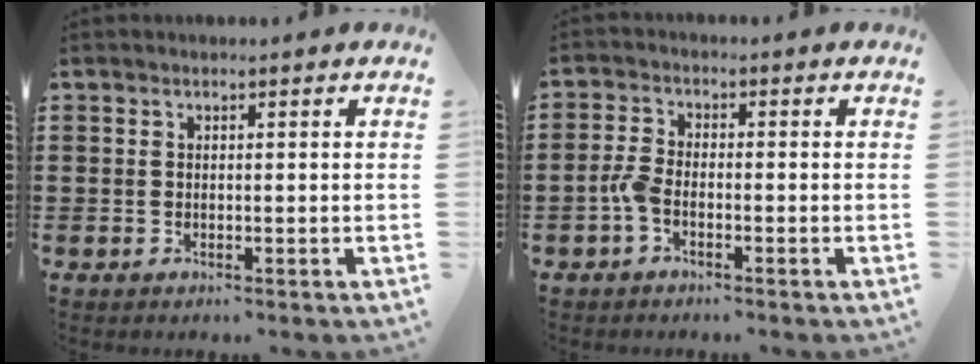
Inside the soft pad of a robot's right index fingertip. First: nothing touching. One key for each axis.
{"total": 2.9, "fx": -1.5, "fy": 1.3, "fz": 2.2, "tx": -0.054, "ty": 0.000, "tz": -0.032}